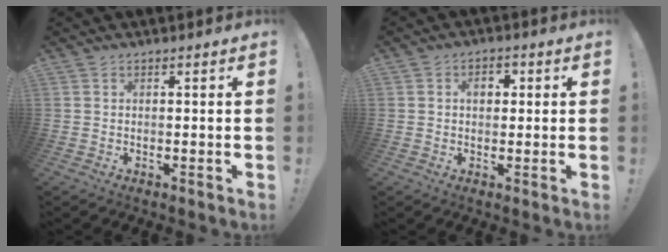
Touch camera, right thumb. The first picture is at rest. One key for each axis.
{"total": 3.9, "fx": 0.6, "fy": 2.7, "fz": 2.8, "tx": -0.039, "ty": 0.005, "tz": 0.004}